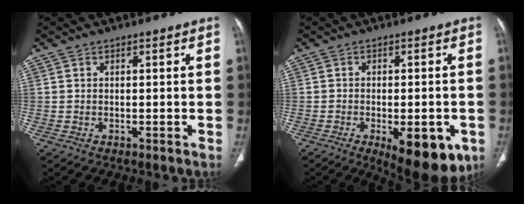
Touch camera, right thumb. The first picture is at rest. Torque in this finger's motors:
{"motor_torque": [2.48, 2.53, -0.03, -0.07, 0.31]}